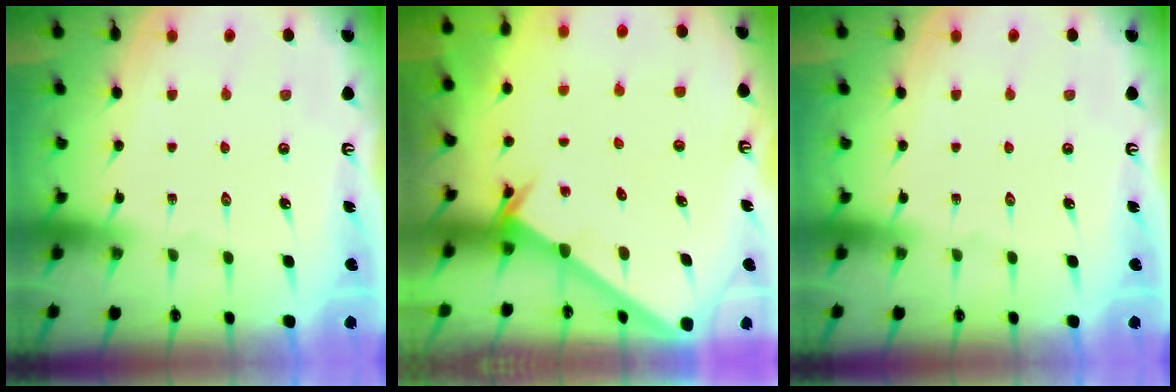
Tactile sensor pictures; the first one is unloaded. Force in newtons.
{"total": 2.2, "press": 2.2, "slide": 0.2}
{"total": 0.0}